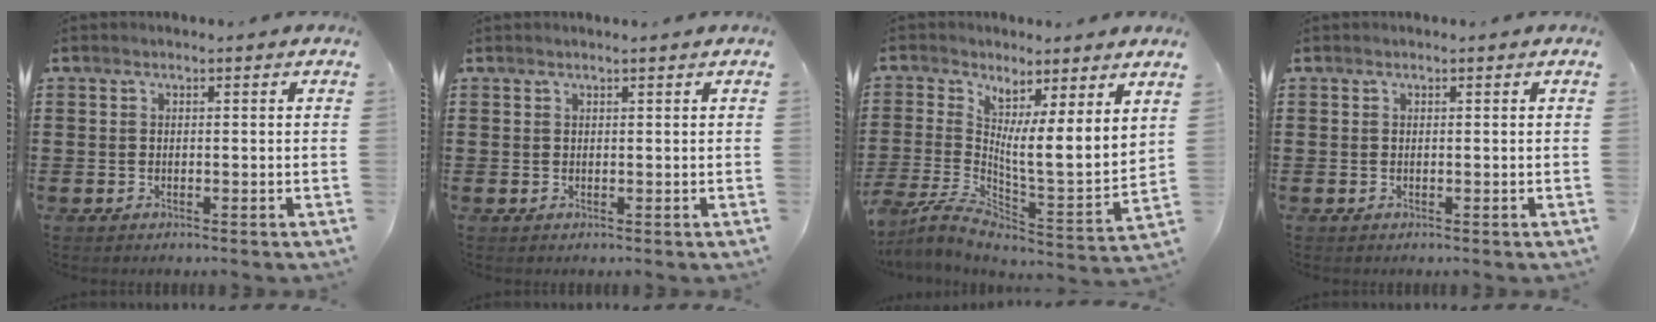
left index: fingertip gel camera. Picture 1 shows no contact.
{"total": 0.7, "force": [0.6, -0.1, 0.3], "torque": [-0.006, -0.002, 0.012]}
{"total": 4.5, "force": [2.8, 0.5, 3.5], "torque": [-0.090, -0.044, 0.043]}
{"total": 0.0}